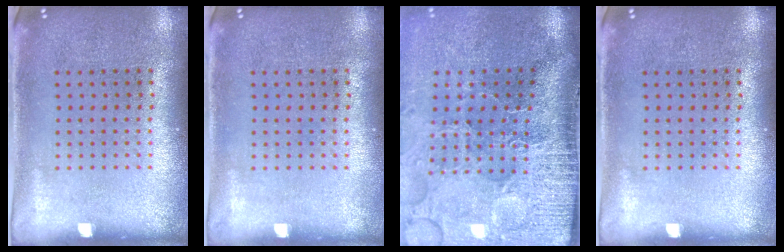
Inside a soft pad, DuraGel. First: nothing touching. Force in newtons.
{"total": 0.0}
{"total": 5.0, "press": 4.0, "slide": 2.9}
{"total": 0.0}